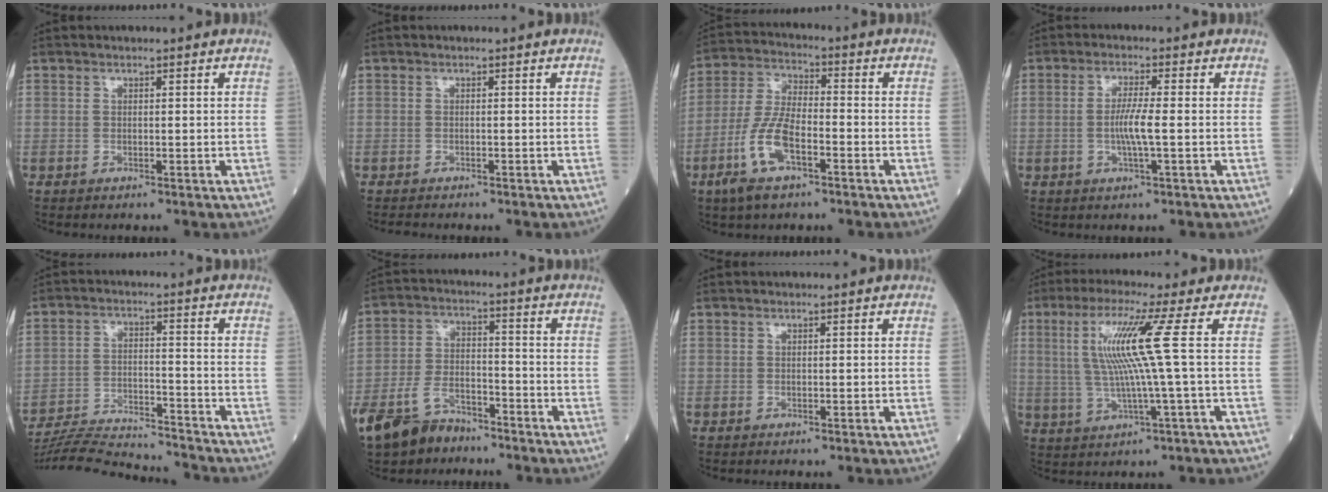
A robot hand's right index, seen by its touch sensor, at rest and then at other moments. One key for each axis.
{"total": 1.0, "fx": -0.9, "fy": 0.4, "fz": 0.0, "tx": -0.009, "ty": -0.004, "tz": -0.016}
{"total": 9.2, "fx": -4.2, "fy": 2.9, "fz": 7.6, "tx": -0.174, "ty": -0.004, "tz": -0.085}
{"total": 4.4, "fx": -0.6, "fy": -0.1, "fz": 4.4, "tx": -0.088, "ty": -0.004, "tz": -0.013}
{"total": 16.5, "fx": -16.0, "fy": 0.4, "fz": 4.0, "tx": -0.080, "ty": -0.007, "tz": -0.246}
{"total": 10.8, "fx": -8.3, "fy": 5.2, "fz": 4.6, "tx": -0.097, "ty": -0.012, "tz": -0.151}
{"total": 0.0}
{"total": 9.4, "fx": 1.7, "fy": -1.9, "fz": 9.0, "tx": -0.179, "ty": 0.008, "tz": 0.038}